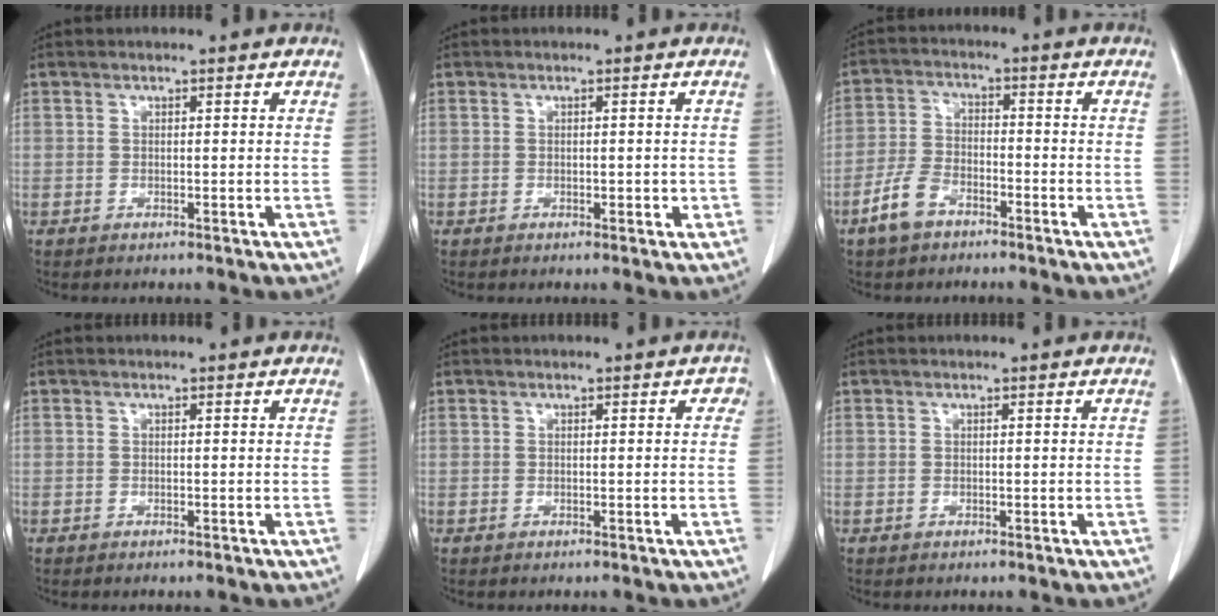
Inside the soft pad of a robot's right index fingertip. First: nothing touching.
{"total": 1.5, "force": [-0.3, 0.9, 1.2], "torque": [-0.013, 0.002, 0.001]}
{"total": 6.0, "force": [-4.0, 3.1, 3.3], "torque": [-0.080, 0.005, -0.078]}
{"total": 0.0}
{"total": 1.1, "force": [0.2, 0.8, 0.7], "torque": [0.001, 0.009, 0.001]}
{"total": 0.0}